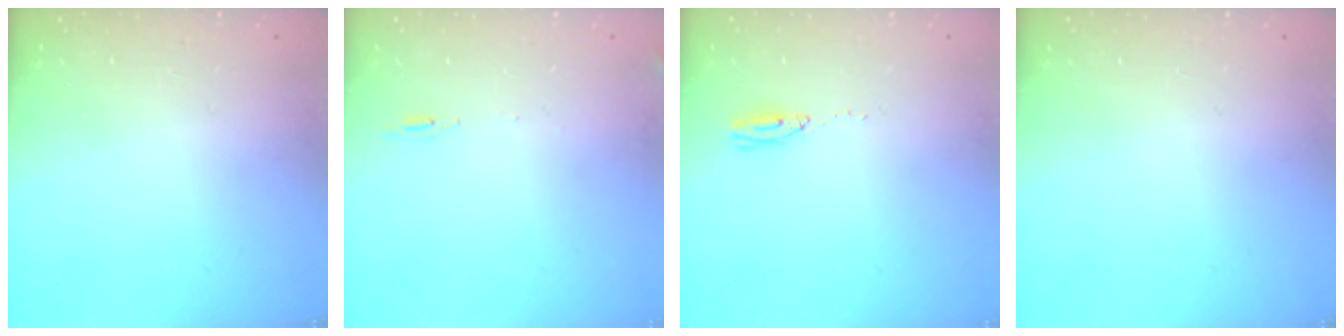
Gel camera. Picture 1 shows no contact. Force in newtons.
{"total": 5.0, "press": 4.7, "slide": 1.7}
{"total": 3.6, "press": 3.4, "slide": 1.3}
{"total": 0.0}